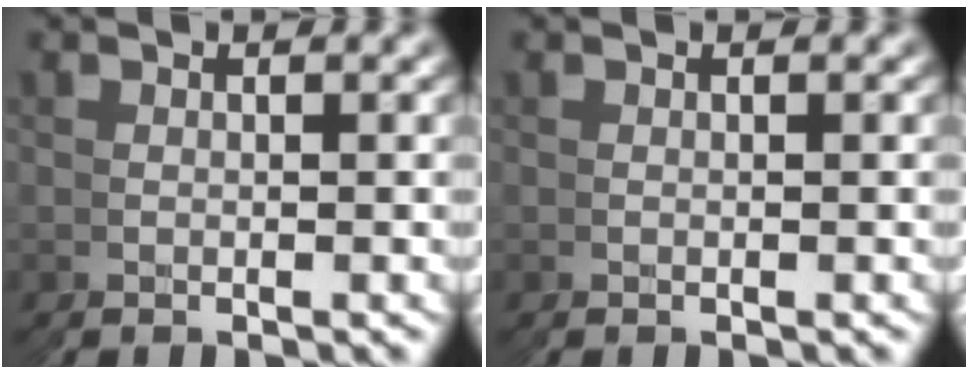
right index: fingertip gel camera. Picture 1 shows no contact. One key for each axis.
{"total": 0.0}